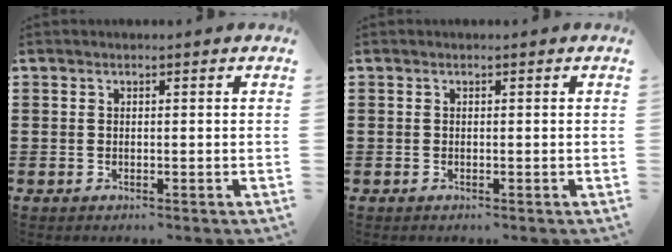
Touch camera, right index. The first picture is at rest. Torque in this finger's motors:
{"motor_torque": [-0.53, 1.60, 0.00, -0.01]}